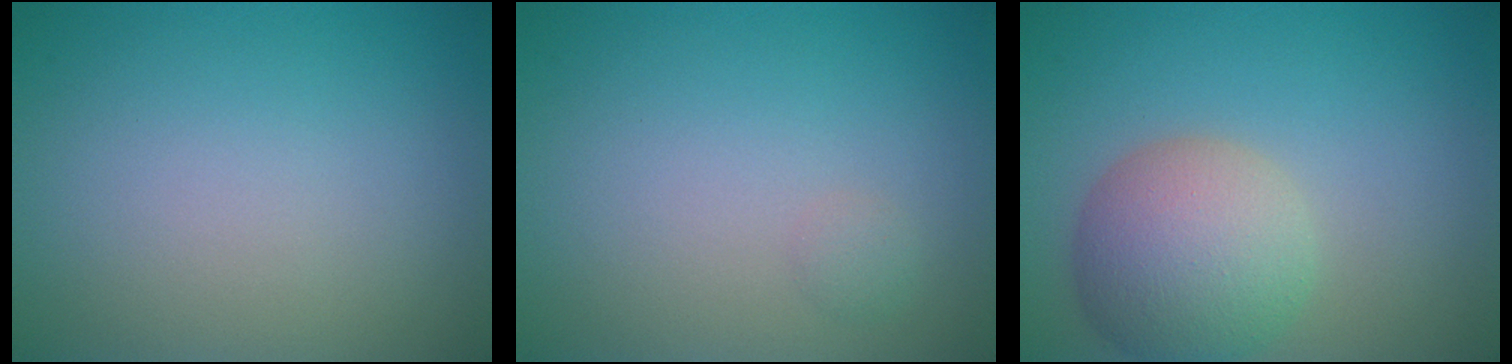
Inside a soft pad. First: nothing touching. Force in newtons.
{"total": 0.7, "press": 0.7, "slide": 0.0}
{"total": 6.3, "press": 6.2, "slide": 0.4}